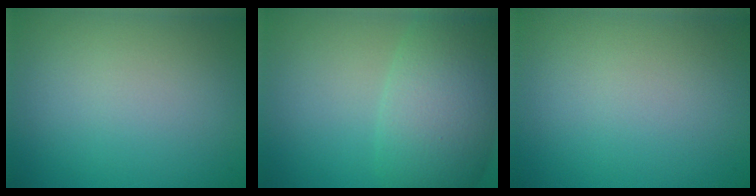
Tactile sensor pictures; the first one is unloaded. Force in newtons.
{"total": 8.2, "press": 8.2, "slide": 0.4}
{"total": 0.0}